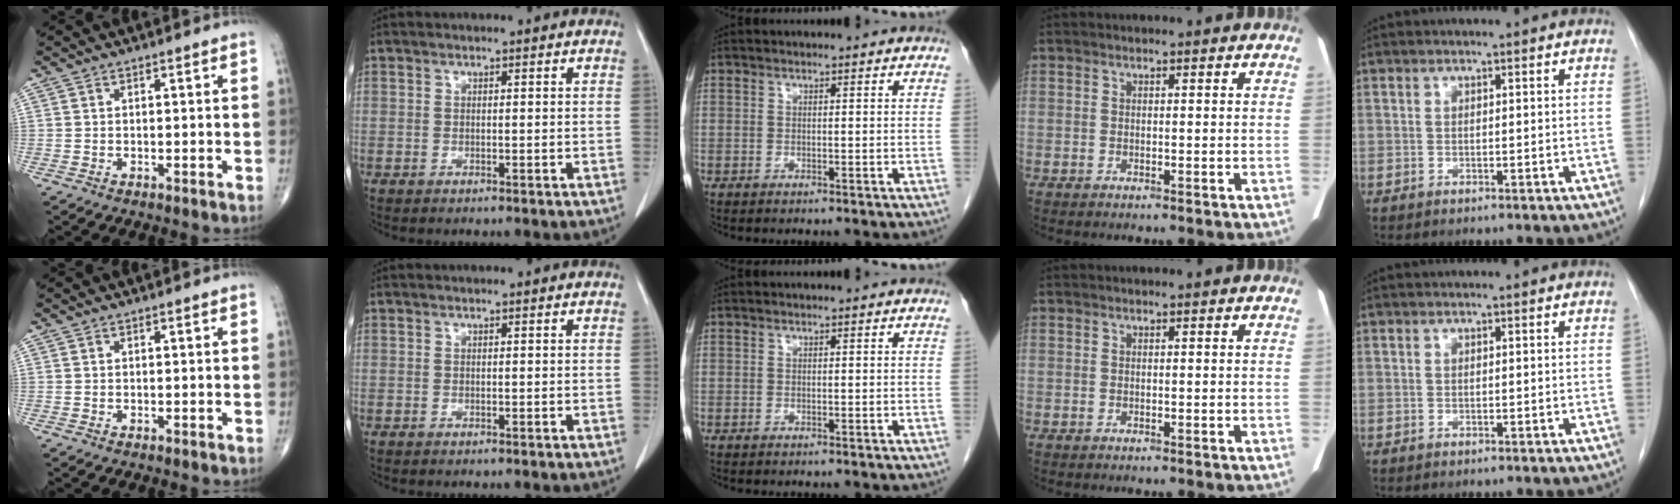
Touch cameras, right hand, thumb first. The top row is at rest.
{}